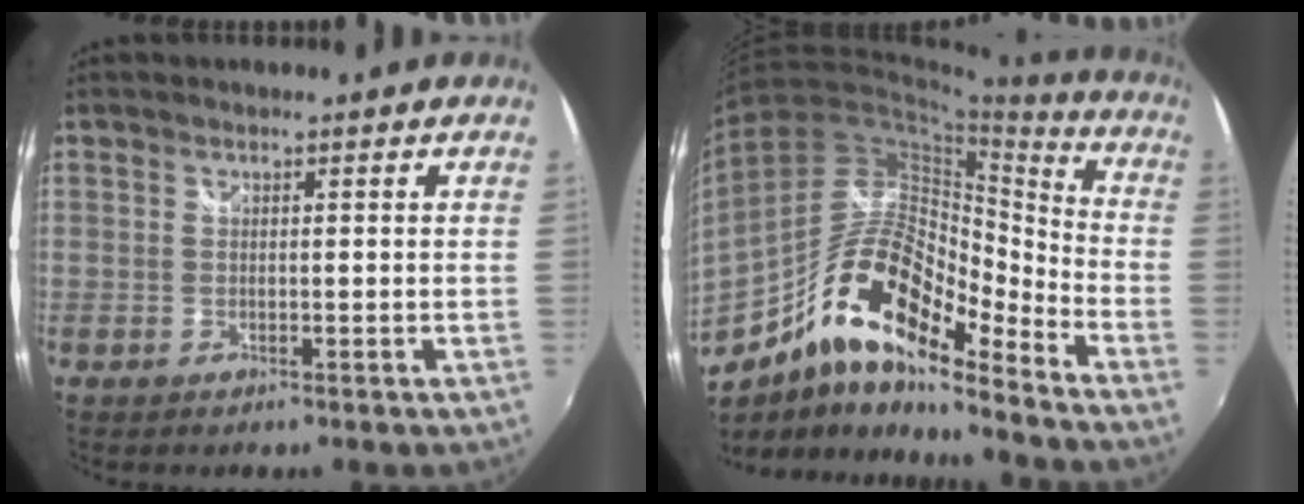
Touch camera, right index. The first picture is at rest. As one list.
[{"total": 19.3, "force": [-11.9, 5.8, 14.0], "torque": [-0.243, -0.002, -0.231]}]